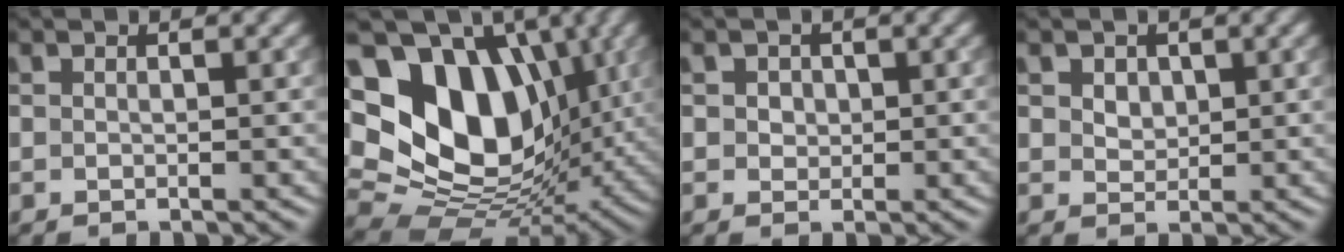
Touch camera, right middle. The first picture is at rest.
{"total": 16.8, "force": [4.1, 11.9, 11.1], "torque": [-0.203, 0.017, 0.074]}
{"total": 1.3, "force": [0.4, 1.1, 0.5], "torque": [-0.006, 0.005, 0.003]}
{"total": 2.0, "force": [0.9, 1.5, 1.0], "torque": [-0.019, 0.008, 0.013]}